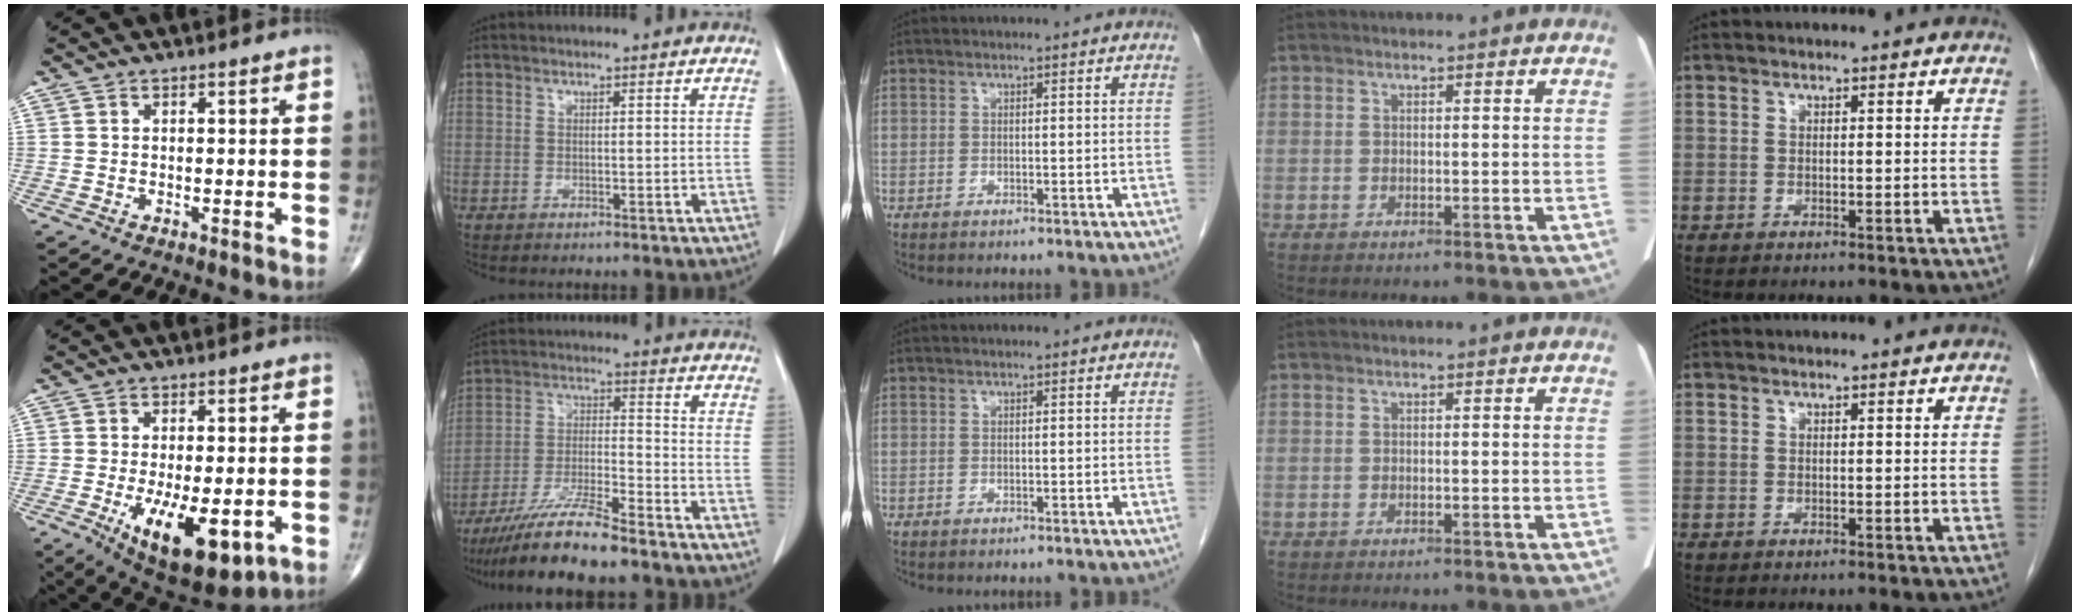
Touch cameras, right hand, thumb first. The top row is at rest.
{"thumb": {"total": 14.6, "force": [-4.6, 6.2, 12.4], "torque": [-0.191, -0.018, -0.053]}, "index": {"total": 10.7, "force": [-8.9, 0.3, 5.9], "torque": [-0.108, -0.018, -0.161]}}